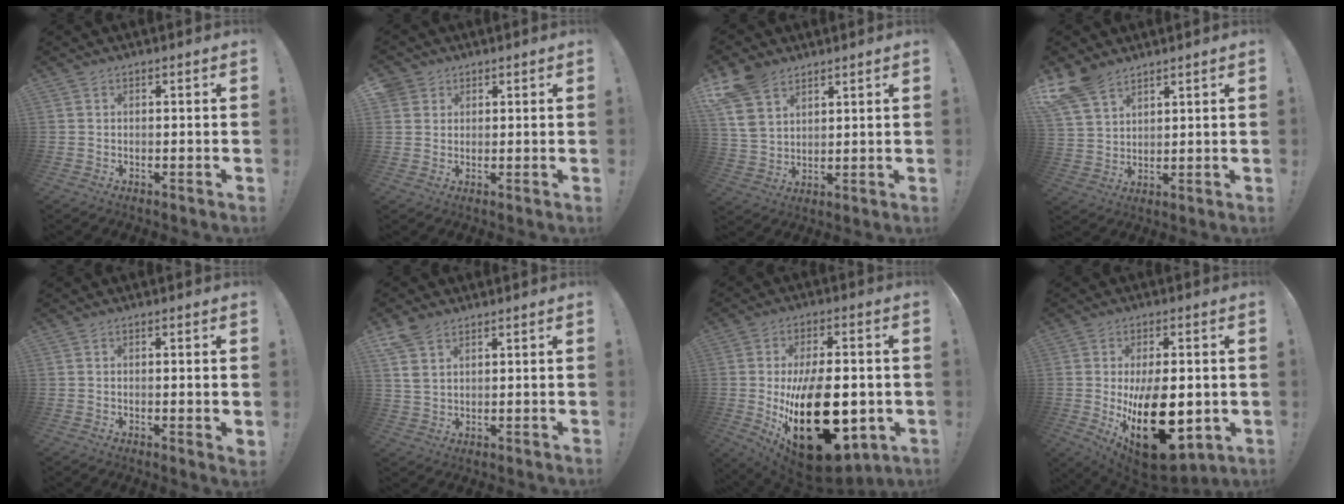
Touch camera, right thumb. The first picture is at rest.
{"total": 3.4, "force": [2.0, 2.7, 0.4], "torque": [-0.001, -0.007, 0.036]}
{"total": 11.1, "force": [7.3, 6.7, 5.0], "torque": [-0.099, -0.034, 0.146]}
{"total": 9.1, "force": [6.8, 4.6, 4.0], "torque": [-0.087, -0.030, 0.134]}
{"total": 2.0, "force": [0.4, -0.1, 1.9], "torque": [-0.025, -0.006, 0.006]}
{"total": 6.4, "force": [3.9, 3.5, 3.6], "torque": [-0.058, -0.010, 0.077]}
{"total": 29.1, "force": [-4.3, 15.3, 24.4], "torque": [-0.408, 0.004, -0.048]}
{"total": 23.6, "force": [-2.9, 12.0, 20.1], "torque": [-0.304, -0.014, -0.025]}